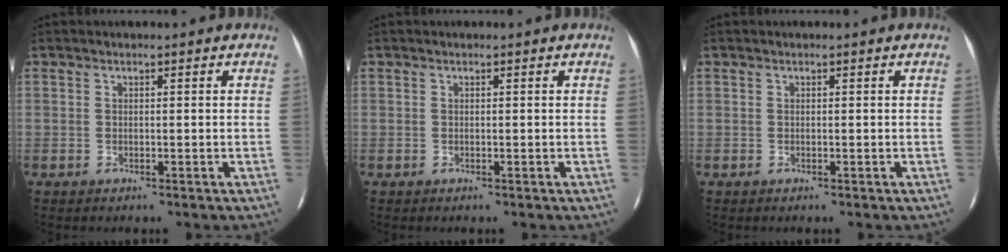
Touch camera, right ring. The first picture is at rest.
{"total": 0.0}
{"total": 0.0}